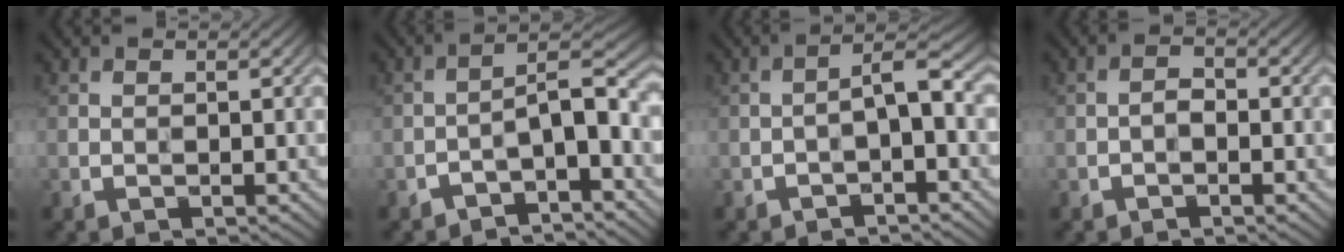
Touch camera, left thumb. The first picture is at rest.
{"total": 5.3, "force": [-2.9, 1.5, 4.2], "torque": [-0.062, 0.016, -0.055]}
{"total": 3.2, "force": [-1.2, 0.8, 2.9], "torque": [-0.046, 0.014, -0.027]}
{"total": 1.5, "force": [-0.7, 0.8, 1.1], "torque": [-0.017, 0.006, -0.017]}